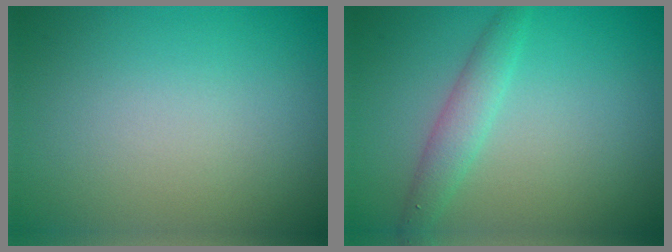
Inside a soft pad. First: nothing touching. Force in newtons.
{"total": 2.3, "press": 2.3, "slide": 0.0}